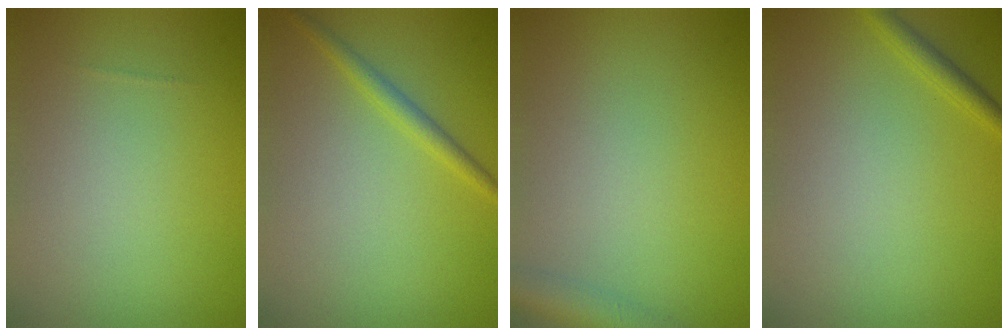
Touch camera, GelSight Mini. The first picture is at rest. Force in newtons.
{"total": 1.5, "press": 1.5, "slide": 0.1}
{"total": 3.3, "press": 3.3, "slide": 0.2}
{"total": 1.4, "press": 1.4, "slide": 0.1}